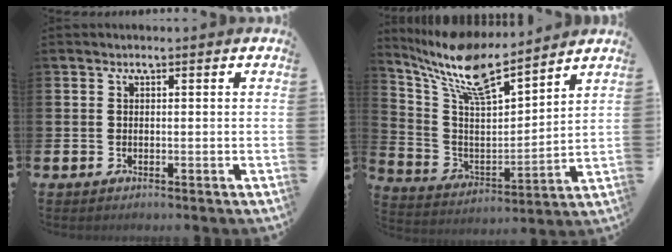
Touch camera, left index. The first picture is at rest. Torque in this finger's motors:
{"motor_torque": [0.99, -1.02, 0.75, 0.21]}